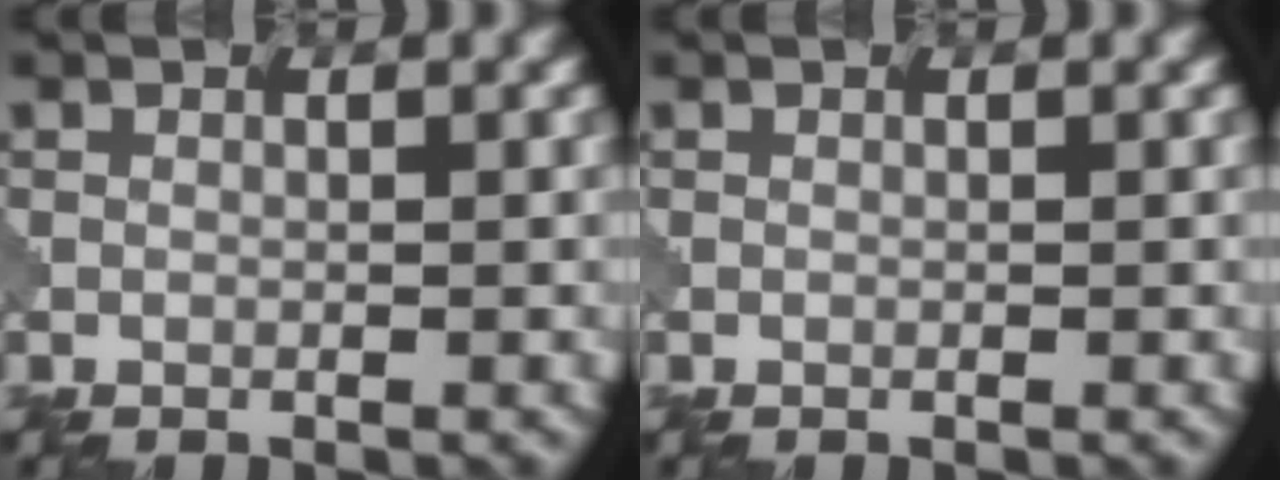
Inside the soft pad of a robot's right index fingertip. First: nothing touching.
{"total": 0.0}